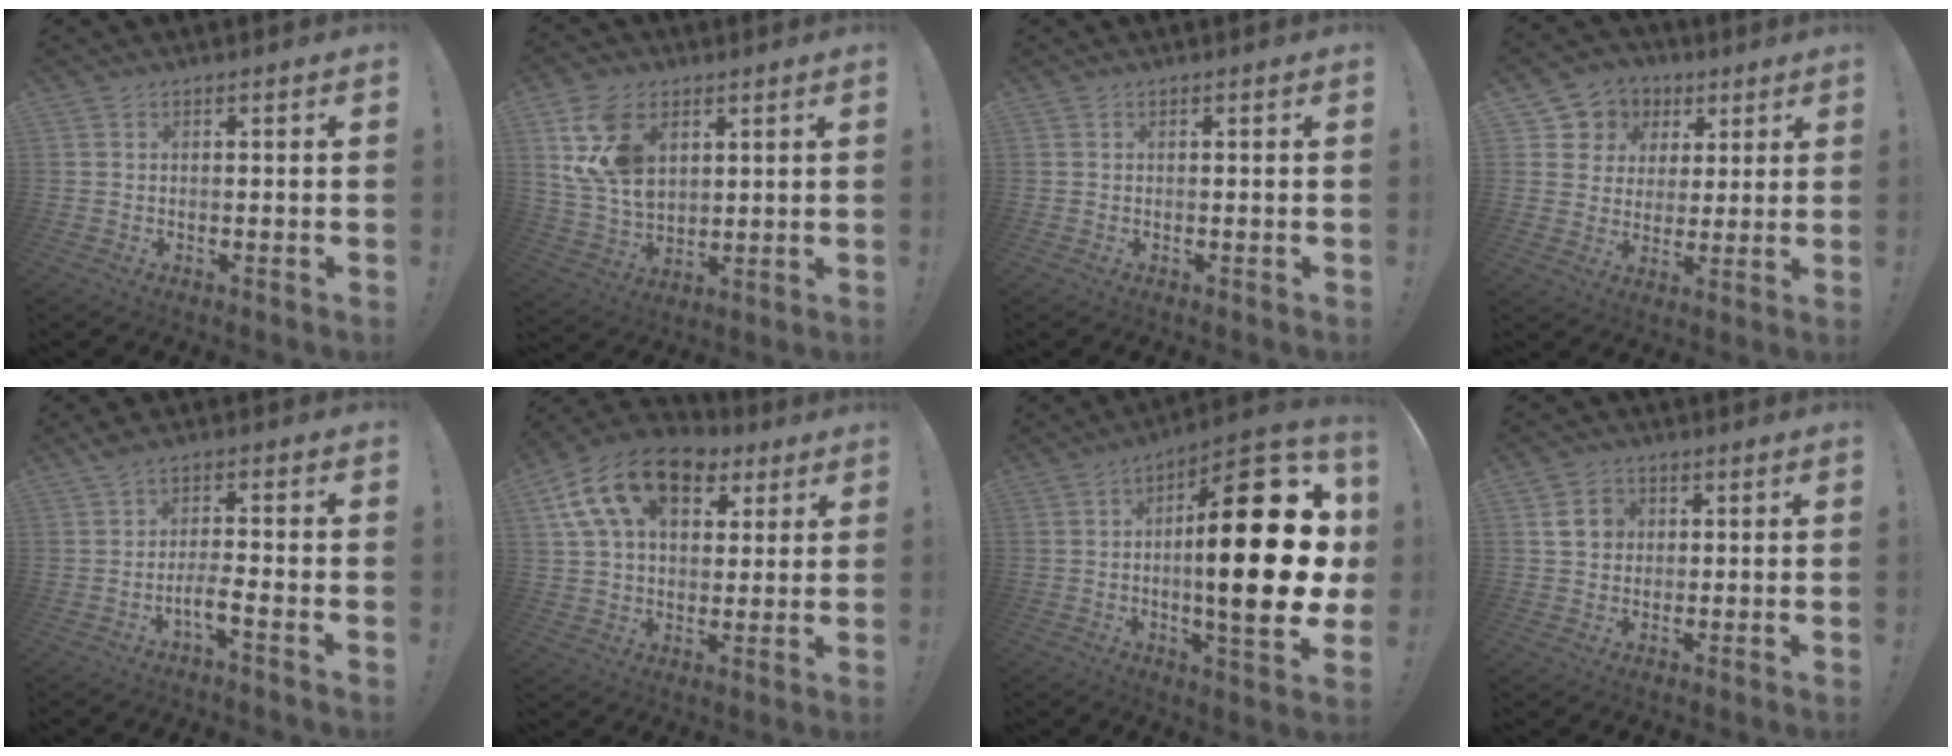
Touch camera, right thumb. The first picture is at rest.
{"total": 15.6, "force": [6.4, 10.5, 9.6], "torque": [-0.185, -0.021, 0.125]}
{"total": 0.0}
{"total": 7.9, "force": [2.4, 7.4, 1.5], "torque": [-0.017, -0.021, 0.052]}
{"total": 5.3, "force": [-1.6, 0.9, 5.0], "torque": [-0.104, -0.007, -0.031]}
{"total": 18.7, "force": [8.7, 11.8, 11.6], "torque": [-0.194, -0.028, 0.161]}
{"total": 28.5, "force": [0.9, 8.1, 27.4], "torque": [-0.420, -0.008, 0.009]}
{"total": 7.0, "force": [2.1, 5.9, 3.2], "torque": [-0.051, 0.005, 0.043]}